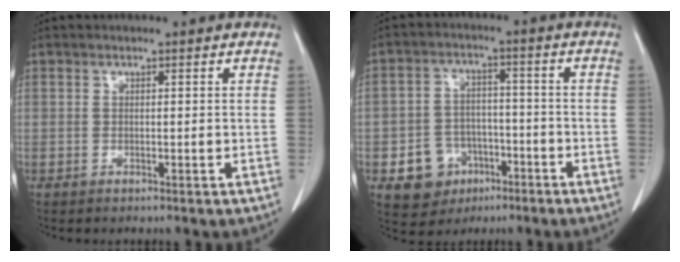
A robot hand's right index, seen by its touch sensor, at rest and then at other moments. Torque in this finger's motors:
{"motor_torque": [-0.23, -0.08, -0.41, -0.17]}